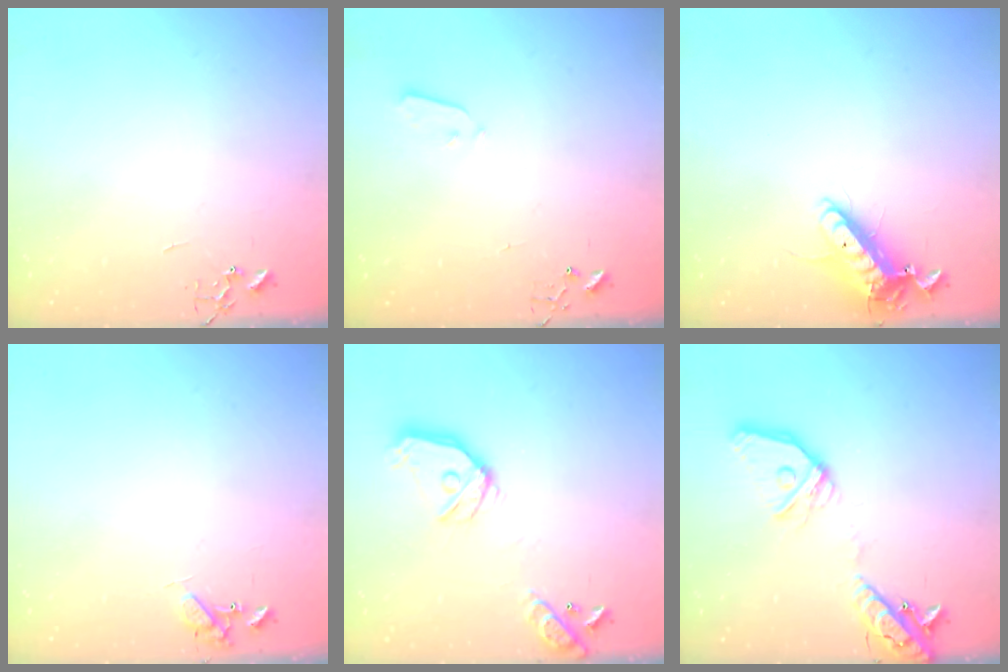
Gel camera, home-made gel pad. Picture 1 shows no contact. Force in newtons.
{"total": 3.0, "press": 3.0, "slide": 0.3}
{"total": 13.1, "press": 13.0, "slide": 2.3}
{"total": 8.6, "press": 8.6, "slide": 0.7}
{"total": 16.2, "press": 16.0, "slide": 2.5}
{"total": 18.2, "press": 18.0, "slide": 3.2}